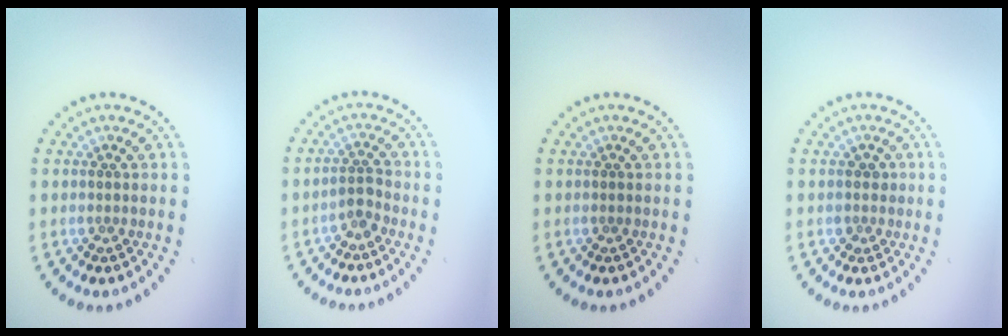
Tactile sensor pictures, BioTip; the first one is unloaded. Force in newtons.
{"total": 1.5, "press": 1.1, "slide": 1.0}
{"total": 0.0}
{"total": 1.1, "press": 0.9, "slide": 0.6}